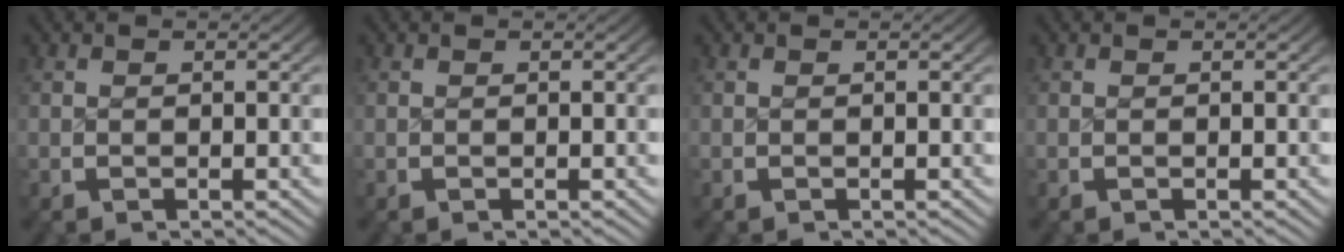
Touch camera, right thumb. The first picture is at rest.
{"total": 0.0}
{"total": 0.0}
{"total": 0.0}